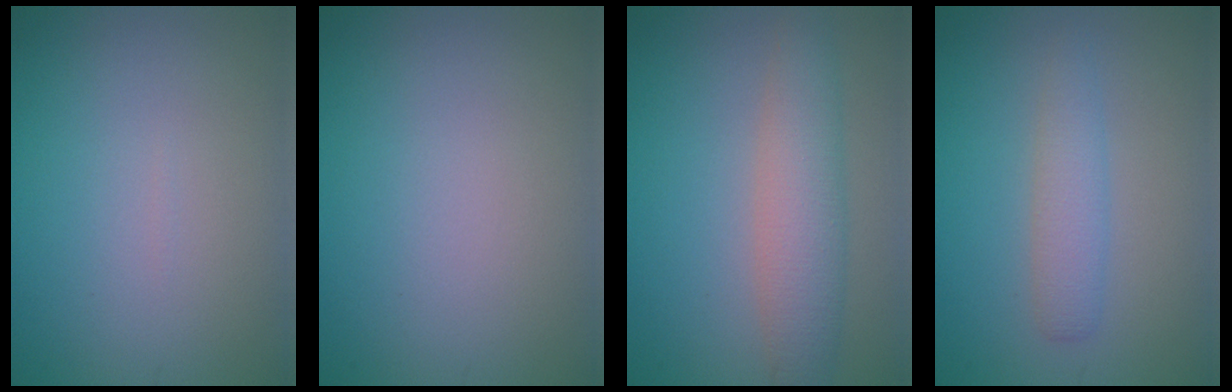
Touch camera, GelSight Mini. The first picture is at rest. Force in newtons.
{"total": 0.0}
{"total": 4.4, "press": 4.4, "slide": 0.1}
{"total": 2.4, "press": 2.4, "slide": 0.1}